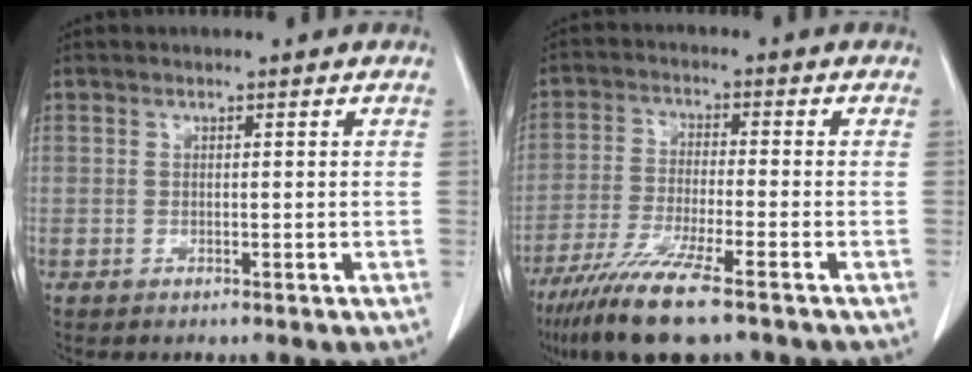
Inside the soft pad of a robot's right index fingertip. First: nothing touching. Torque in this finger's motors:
{"motor_torque": [1.10, -1.04, 0.45, 0.17]}